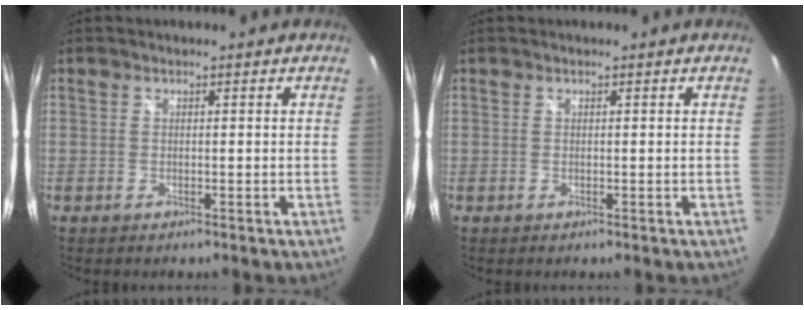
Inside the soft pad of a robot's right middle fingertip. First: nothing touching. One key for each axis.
{"total": 0.0}